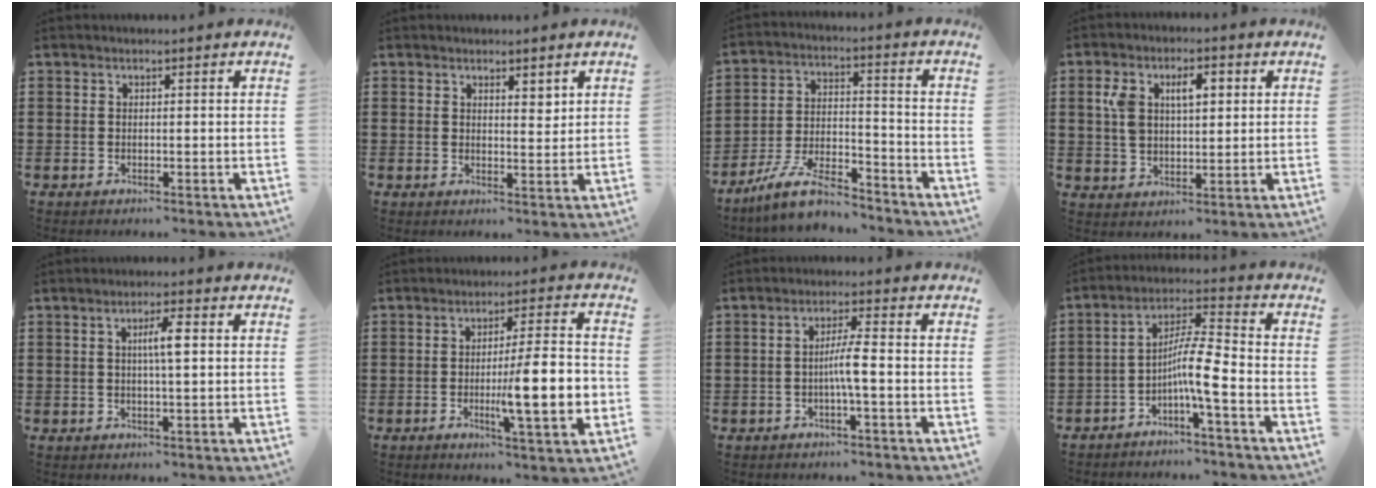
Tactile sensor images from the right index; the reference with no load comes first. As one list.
[{"total": 2.2, "force": [1.8, 0.9, 1.0], "torque": [-0.015, 0.002, 0.031]}, {"total": 12.5, "force": [-10.4, 3.1, 6.3], "torque": [-0.125, 0.026, -0.200]}, {"total": 6.8, "force": [2.0, 3.9, 5.2], "torque": [-0.098, 0.010, 0.029]}, {"total": 3.8, "force": [0.7, 0.7, 3.7], "torque": [-0.066, 0.001, 0.006]}, {"total": 12.4, "force": [-1.8, 2.2, 12.0], "torque": [-0.182, -0.012, -0.035]}, {"total": 4.0, "force": [-0.9, 0.0, 3.9], "torque": [-0.078, -0.006, -0.021]}, {"total": 7.4, "force": [-2.8, 0.7, 6.8], "torque": [-0.127, 0.000, -0.055]}]